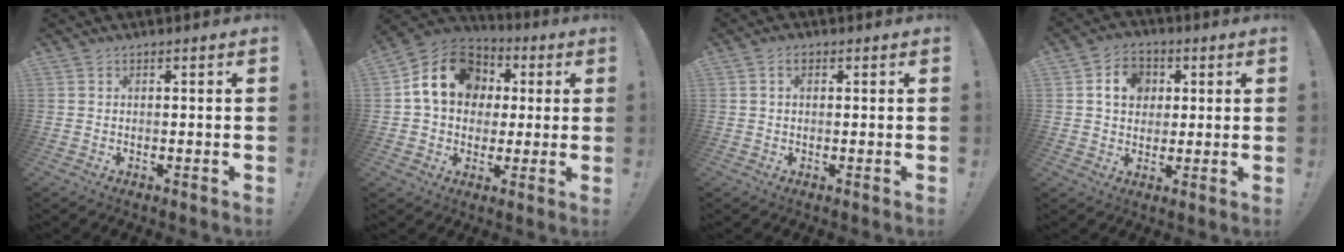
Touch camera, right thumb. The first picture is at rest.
{"total": 16.9, "force": [4.1, 13.7, 9.1], "torque": [-0.130, -0.003, 0.082]}
{"total": 2.1, "force": [0.7, 1.4, 1.4], "torque": [-0.026, 0.005, 0.012]}
{"total": 9.3, "force": [2.7, 7.7, 4.3], "torque": [-0.066, 0.004, 0.053]}